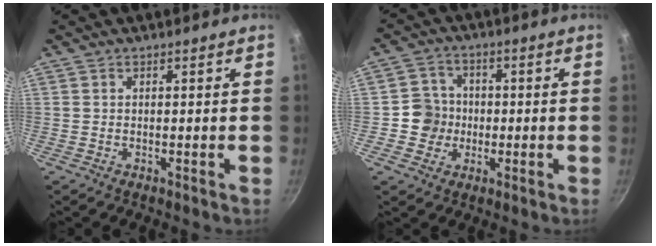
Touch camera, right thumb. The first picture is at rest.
{"total": 6.2, "force": [-0.9, 6.0, 1.5], "torque": [0.009, 0.018, -0.027]}